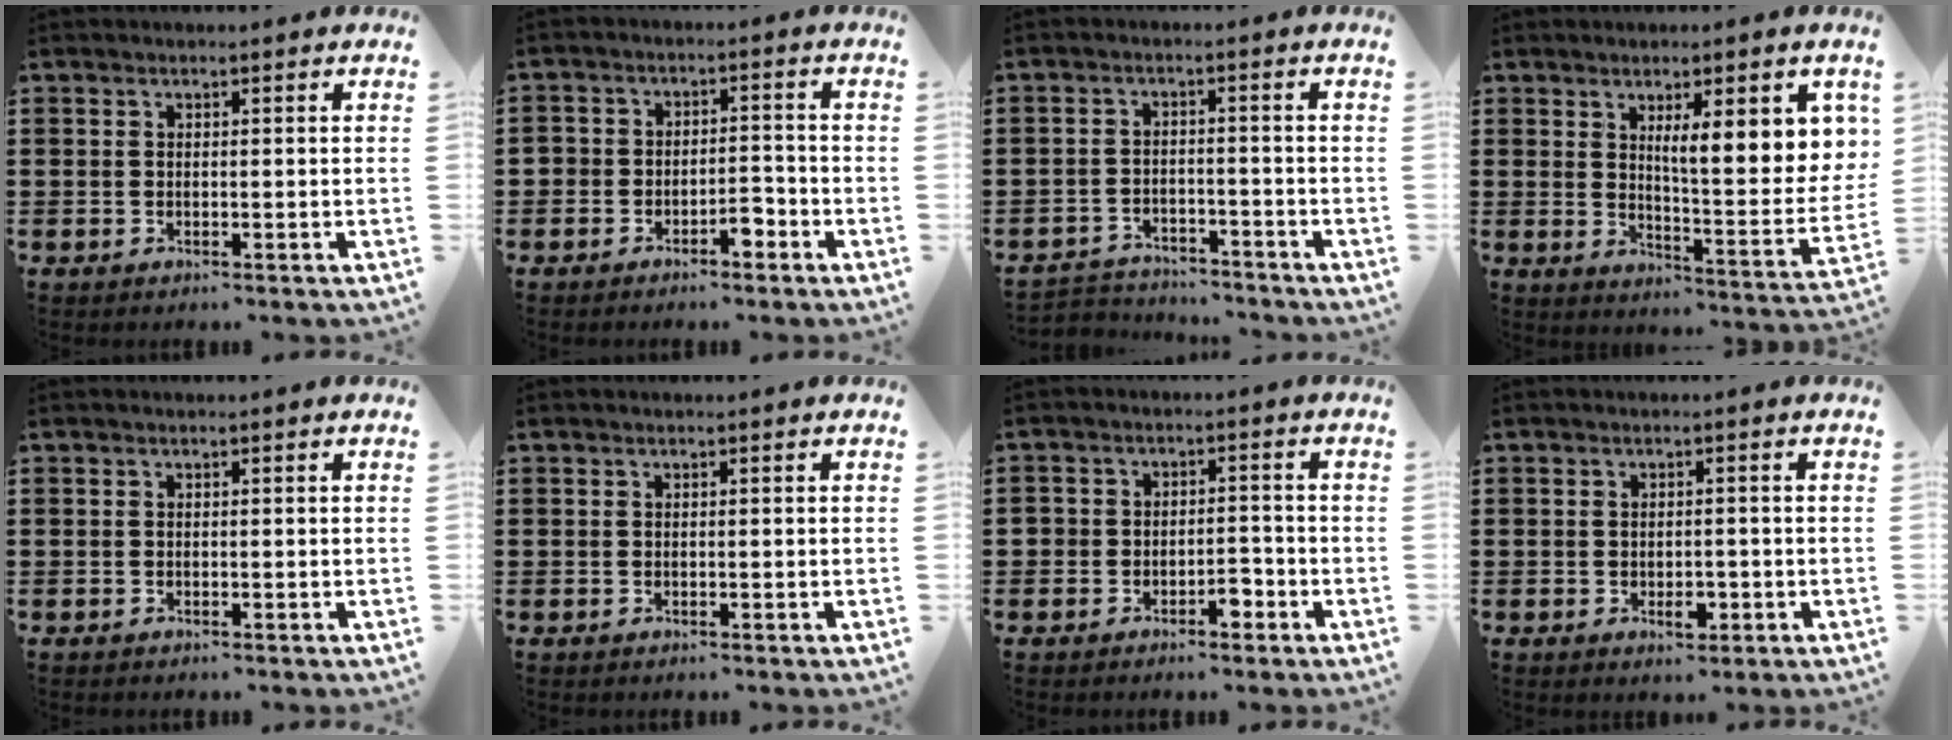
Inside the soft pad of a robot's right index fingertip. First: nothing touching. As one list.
[{"total": 3.4, "force": [-2.5, 1.8, 1.5], "torque": [-0.030, 0.008, -0.051]}, {"total": 3.3, "force": [-3.3, 0.5, -0.1], "torque": [-0.008, 0.001, -0.071]}, {"total": 9.0, "force": [4.0, 2.0, 7.8], "torque": [-0.125, -0.021, 0.061]}, {"total": 0.0}, {"total": 0.0}, {"total": 3.2, "force": [-2.3, 1.7, 1.5], "torque": [-0.031, 0.007, -0.047]}, {"total": 2.6, "force": [-0.8, 1.4, 2.0], "torque": [-0.038, 0.001, -0.015]}]